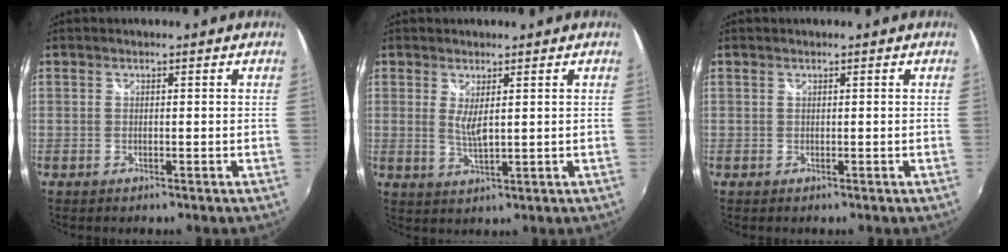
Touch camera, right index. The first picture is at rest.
{"total": 3.2, "force": [0.9, 0.6, 3.0], "torque": [-0.056, -0.010, 0.016]}
{"total": 0.0}